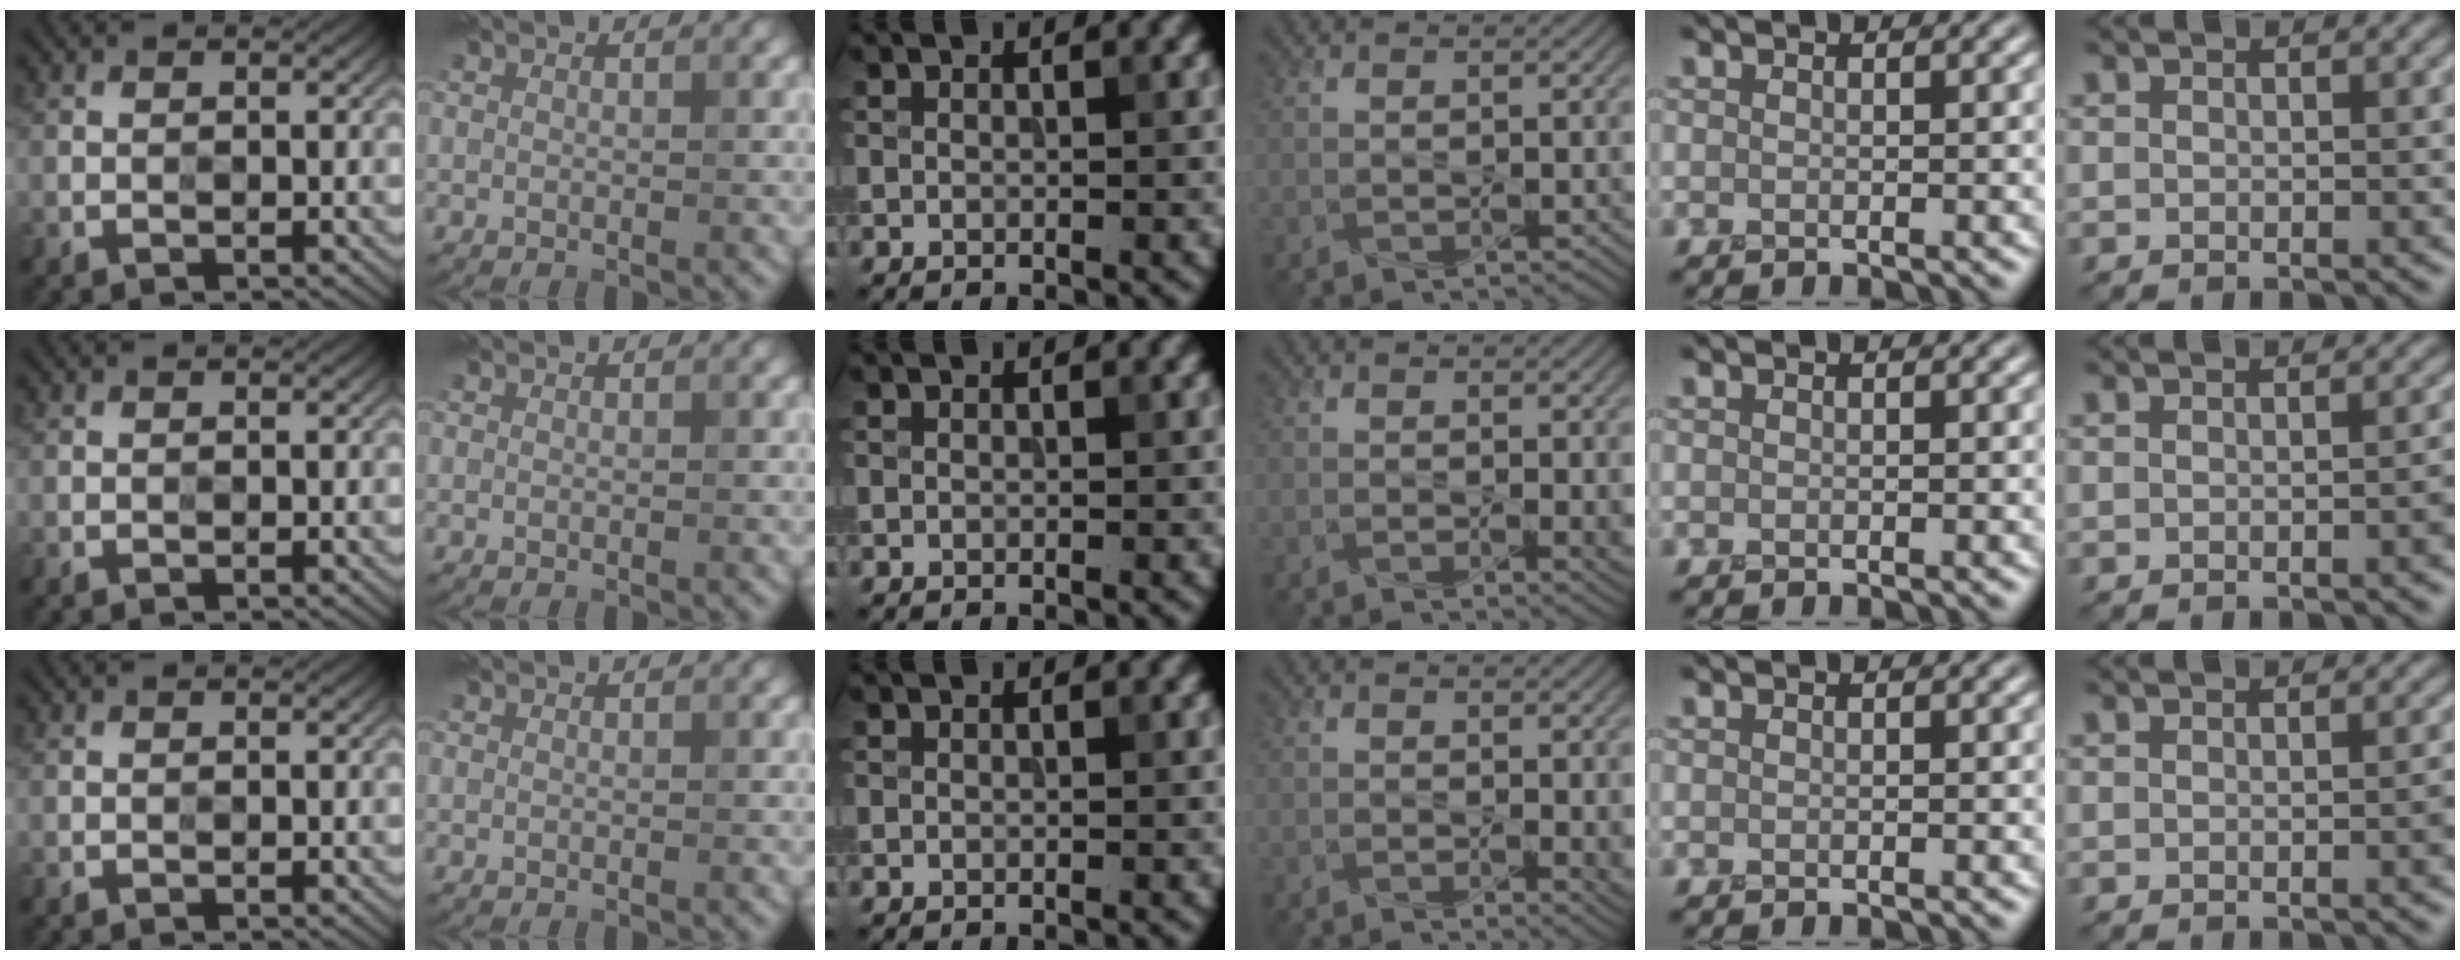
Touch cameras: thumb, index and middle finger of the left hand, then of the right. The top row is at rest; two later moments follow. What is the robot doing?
{"motion": "squeeze", "object": "stress ball aka squeeze ball"}